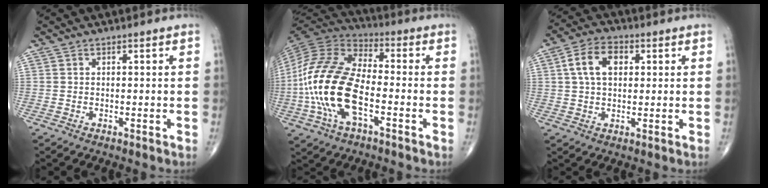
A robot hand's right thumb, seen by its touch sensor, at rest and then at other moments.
{"total": 19.2, "force": [-4.3, 9.4, 16.2], "torque": [-0.334, 0.025, -0.084]}
{"total": 8.3, "force": [2.0, 5.3, 6.1], "torque": [-0.102, 0.012, 0.032]}